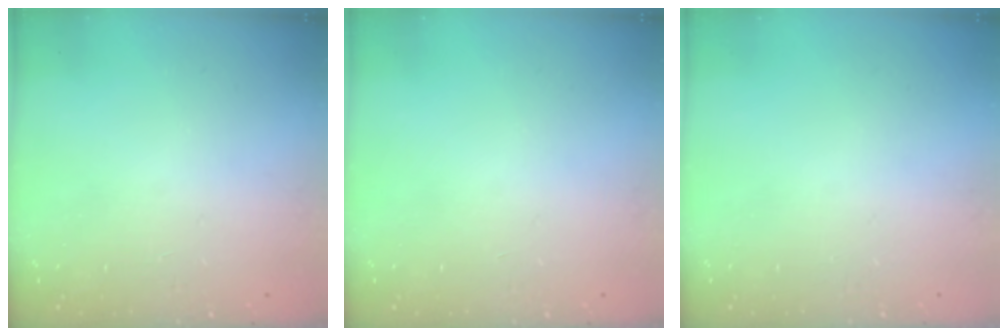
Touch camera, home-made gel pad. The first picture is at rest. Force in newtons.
{"total": 0.0}
{"total": 0.0}